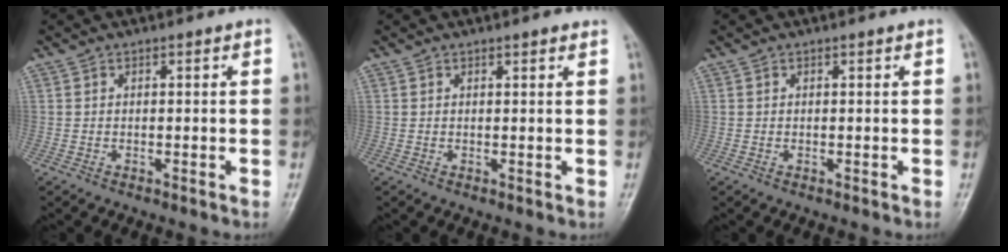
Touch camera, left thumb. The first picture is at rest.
{"total": 1.3, "force": [1.0, 0.3, 0.7], "torque": [-0.007, -0.003, 0.012]}
{"total": 0.0}